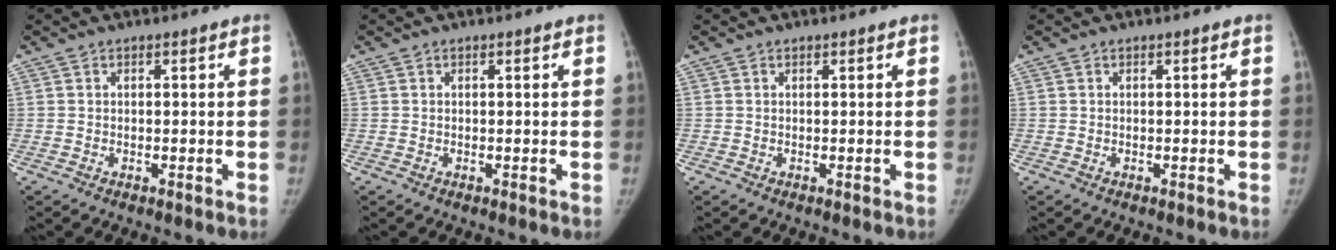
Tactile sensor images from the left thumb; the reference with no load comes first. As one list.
[{"total": 0.0}, {"total": 0.0}, {"total": 0.0}]